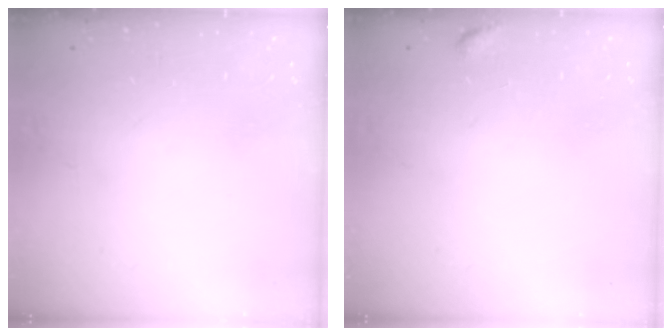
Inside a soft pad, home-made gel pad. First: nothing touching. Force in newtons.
{"total": 3.5, "press": 3.5, "slide": 0.4}